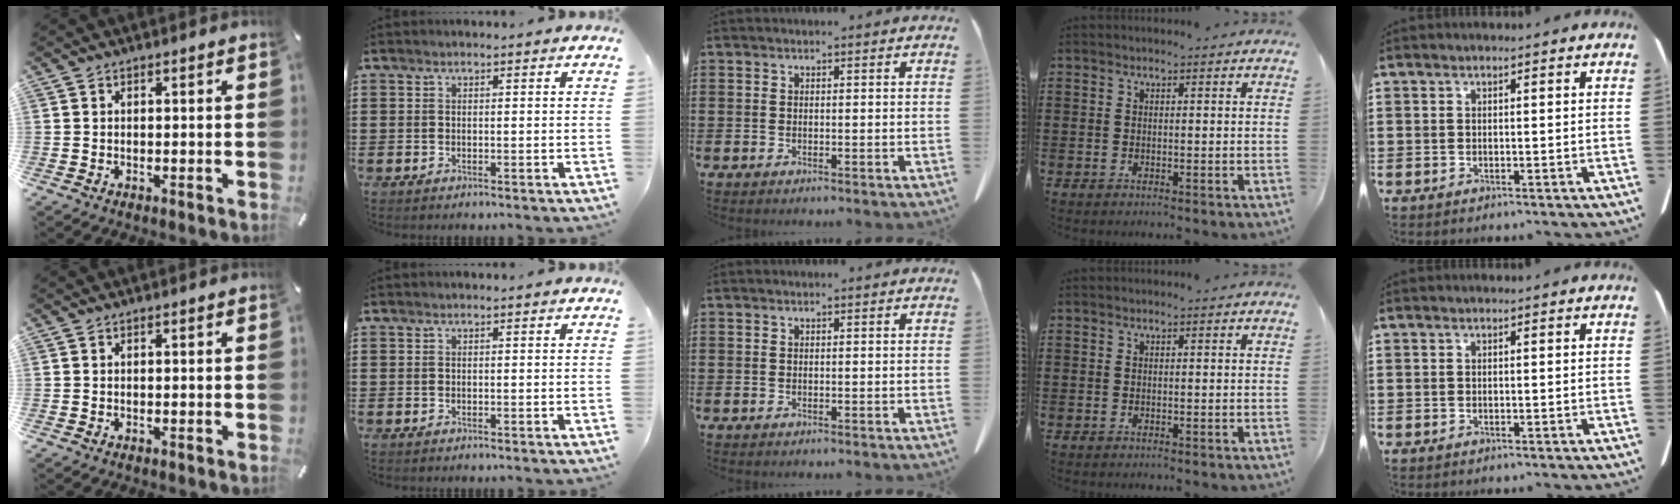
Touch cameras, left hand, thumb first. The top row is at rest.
{}